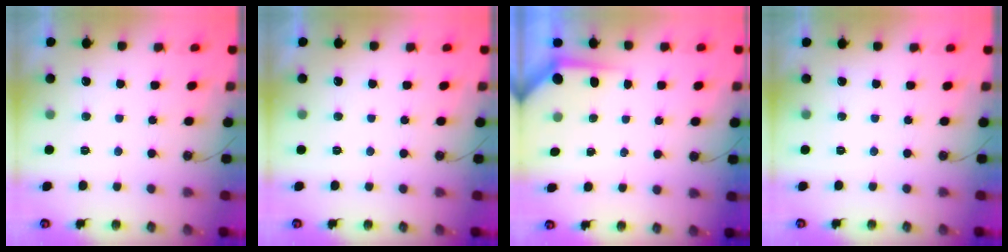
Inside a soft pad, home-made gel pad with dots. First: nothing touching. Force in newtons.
{"total": 0.0}
{"total": 3.8, "press": 3.7, "slide": 0.4}
{"total": 0.0}